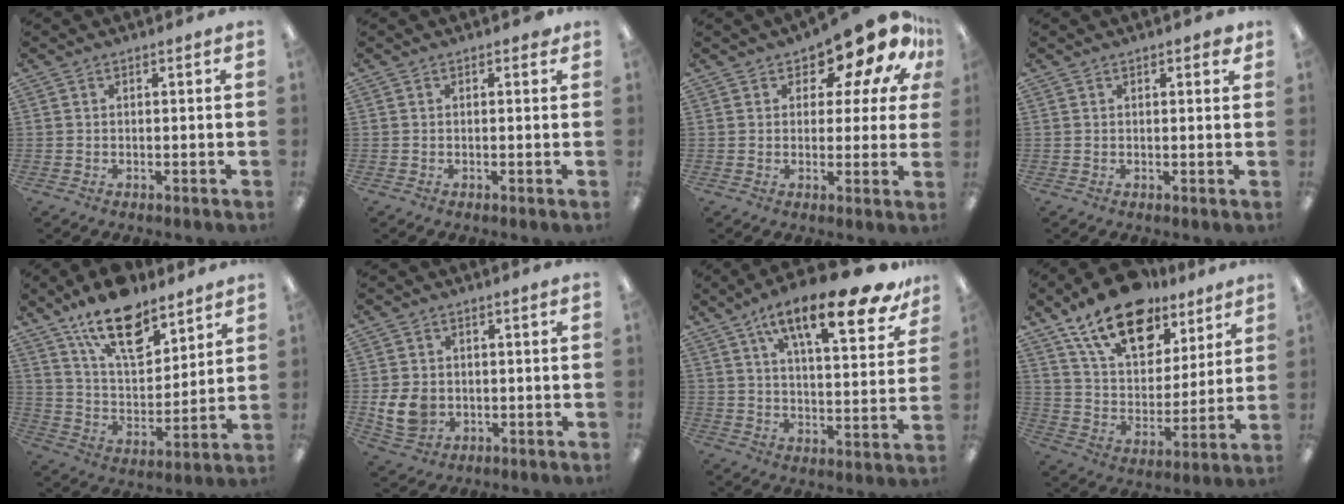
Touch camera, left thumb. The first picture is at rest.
{"total": 0.8, "force": [0.5, 0.5, 0.4], "torque": [-0.002, 0.000, 0.006]}
{"total": 13.0, "force": [9.2, 5.6, 7.3], "torque": [-0.109, -0.065, 0.156]}
{"total": 1.7, "force": [1.2, 0.7, 1.0], "torque": [-0.004, -0.004, 0.018]}
{"total": 17.7, "force": [12.3, 8.0, 9.9], "torque": [-0.159, -0.065, 0.213]}
{"total": 7.6, "force": [-0.8, 6.3, 4.1], "torque": [-0.085, 0.005, -0.013]}
{"total": 20.3, "force": [12.9, 6.0, 14.5], "torque": [-0.220, -0.070, 0.203]}
{"total": 19.6, "force": [12.9, 10.5, 10.4], "torque": [-0.175, -0.072, 0.230]}